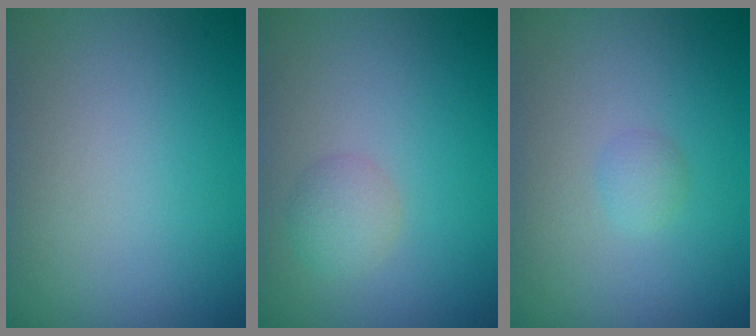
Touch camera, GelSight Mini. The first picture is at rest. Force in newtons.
{"total": 1.8, "press": 1.8, "slide": 0.0}
{"total": 1.0, "press": 1.0, "slide": 0.0}